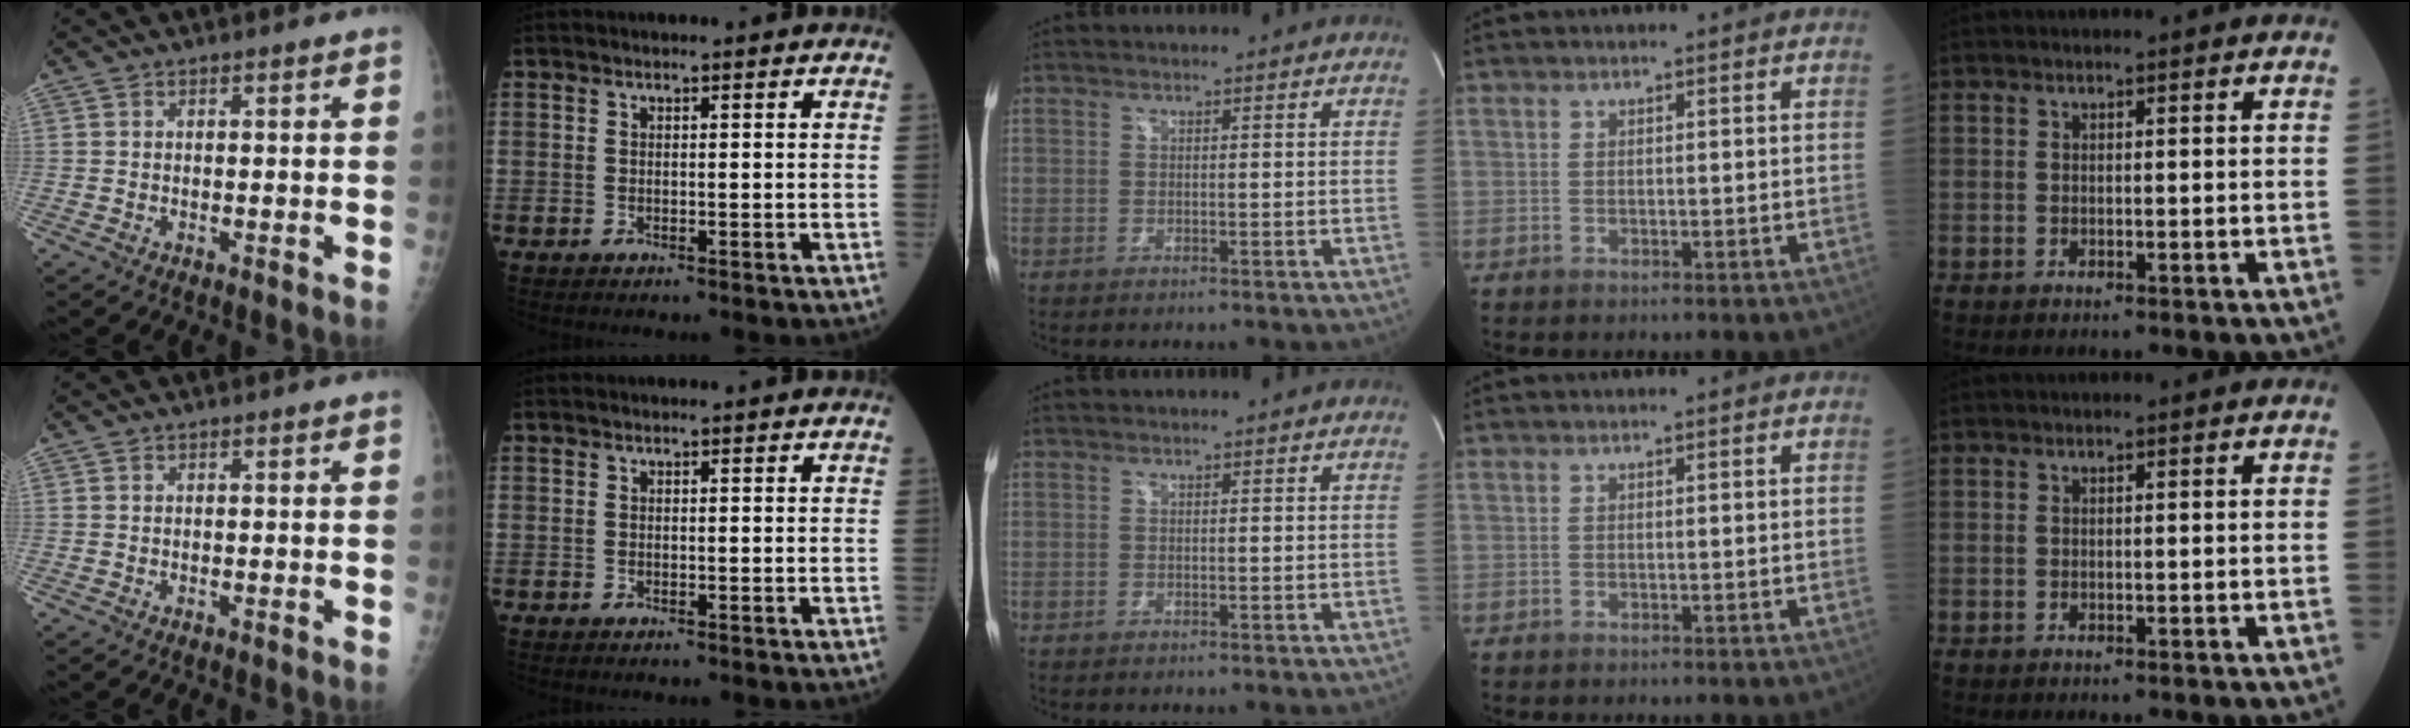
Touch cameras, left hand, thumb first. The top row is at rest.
{}